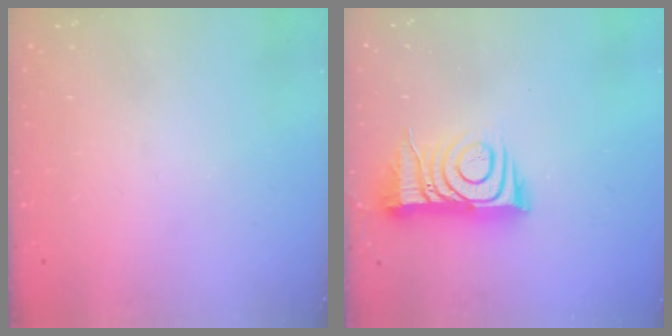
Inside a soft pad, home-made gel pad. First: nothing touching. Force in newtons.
{"total": 12.0, "press": 12.0, "slide": 1.1}